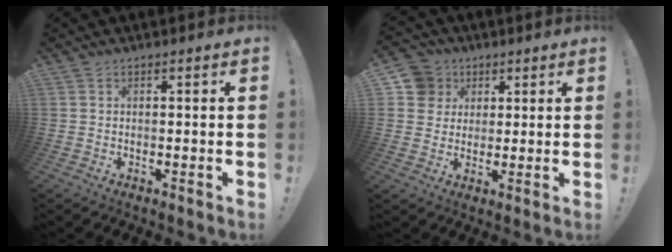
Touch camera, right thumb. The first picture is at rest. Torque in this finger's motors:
{"motor_torque": [-0.04, 0.17, 0.07, -0.10, -0.01]}